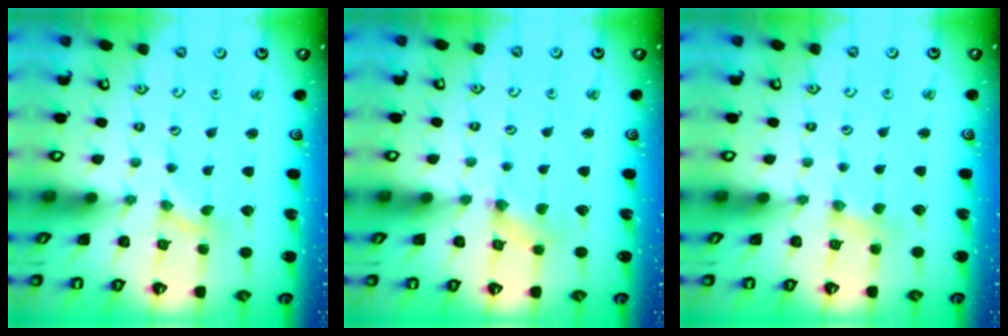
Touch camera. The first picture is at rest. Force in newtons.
{"total": 0.8, "press": 0.7, "slide": 0.3}
{"total": 2.4, "press": 2.4, "slide": 0.5}